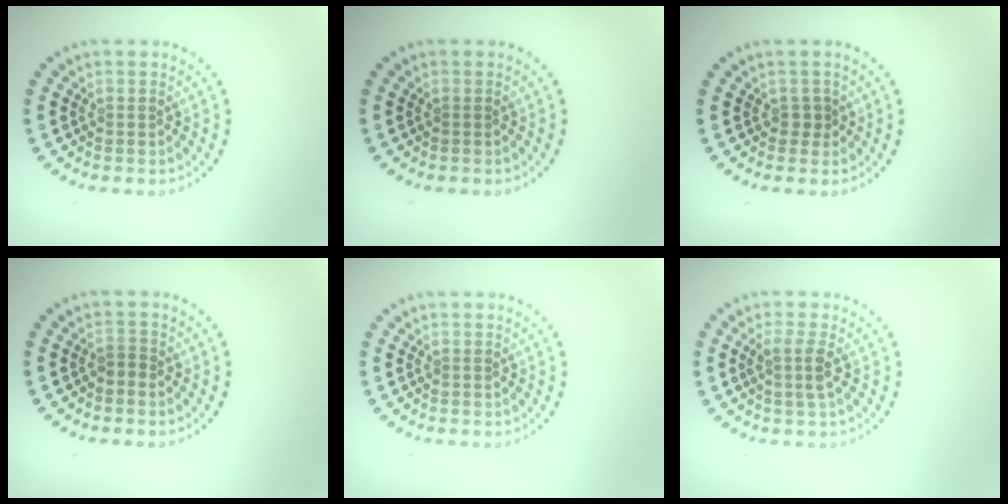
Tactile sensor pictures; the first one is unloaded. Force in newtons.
{"total": 0.0}
{"total": 0.8, "press": 0.7, "slide": 0.4}
{"total": 0.9, "press": 0.7, "slide": 0.6}
{"total": 0.0}
{"total": 2.0, "press": 1.6, "slide": 1.1}